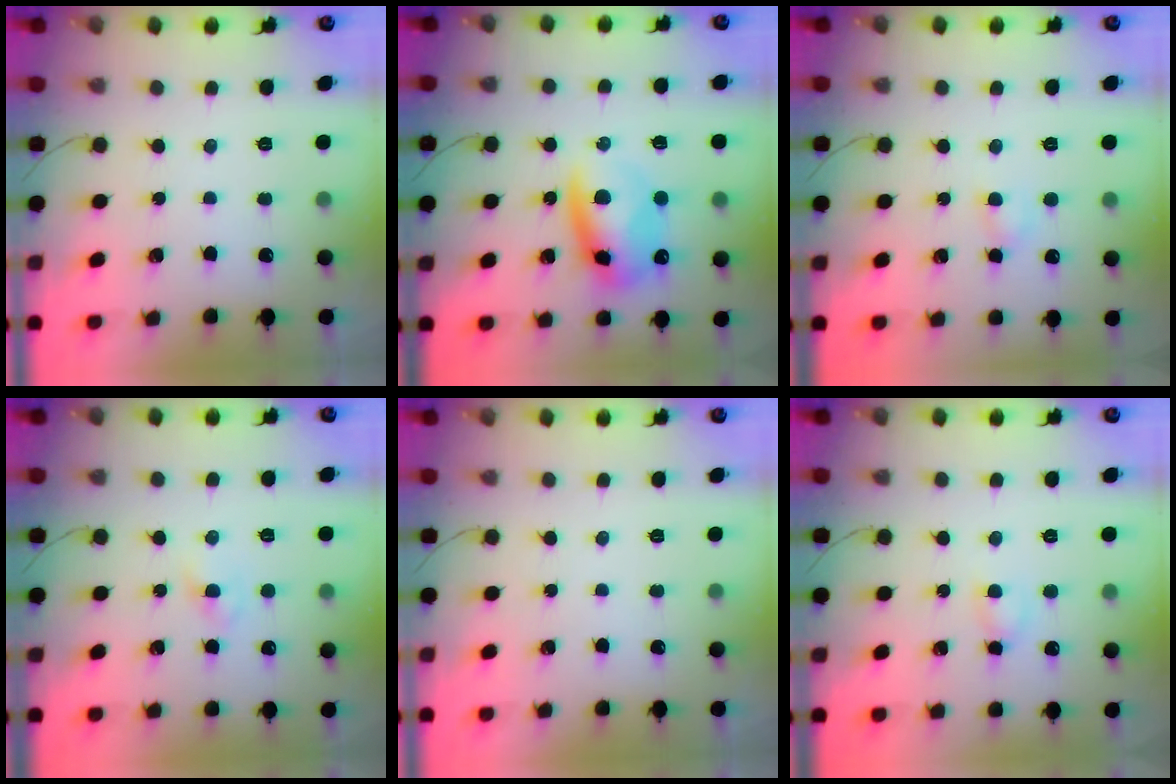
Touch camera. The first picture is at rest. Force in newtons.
{"total": 12.2, "press": 11.8, "slide": 2.9}
{"total": 3.4, "press": 3.2, "slide": 1.2}
{"total": 1.2, "press": 1.0, "slide": 0.5}
{"total": 0.0}
{"total": 3.4, "press": 3.2, "slide": 1.2}